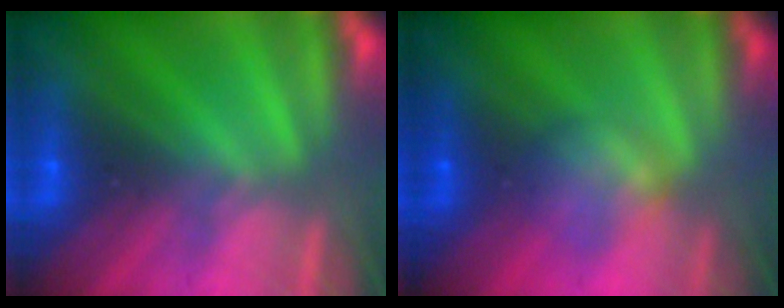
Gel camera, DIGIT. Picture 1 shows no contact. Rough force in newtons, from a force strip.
{"total": 2.4}